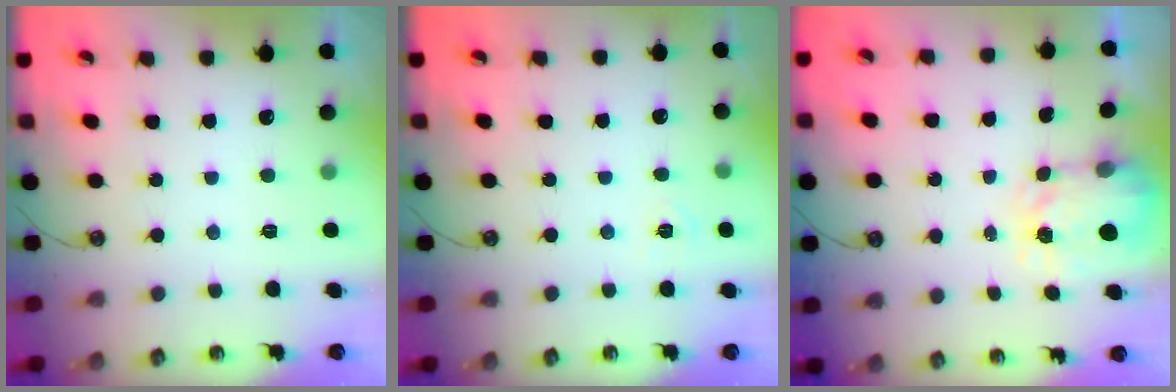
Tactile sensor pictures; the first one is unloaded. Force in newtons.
{"total": 3.2, "press": 3.2, "slide": 0.4}
{"total": 3.7, "press": 3.7, "slide": 0.6}